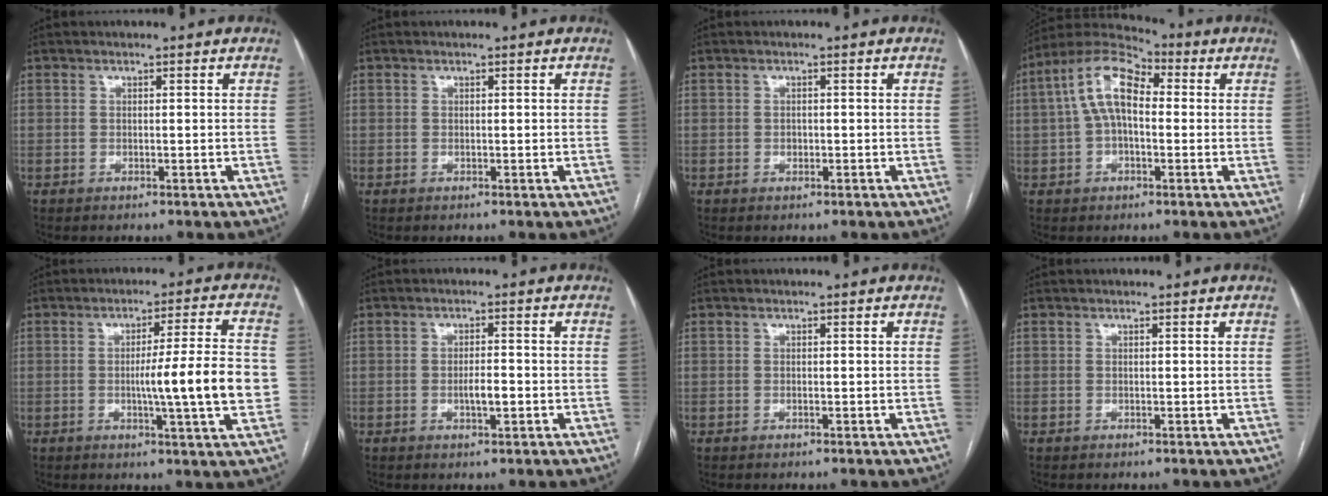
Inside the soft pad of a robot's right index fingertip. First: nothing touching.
{"total": 0.0}
{"total": 0.7, "force": [-0.1, 0.6, 0.4], "torque": [-0.005, 0.003, -0.003]}
{"total": 10.7, "force": [1.4, 5.3, 9.2], "torque": [-0.193, 0.048, 0.016]}
{"total": 11.8, "force": [-1.4, -0.2, 11.7], "torque": [-0.172, -0.004, -0.026]}
{"total": 2.9, "force": [-0.8, 0.7, 2.7], "torque": [-0.049, 0.001, -0.010]}
{"total": 0.0}
{"total": 0.0}